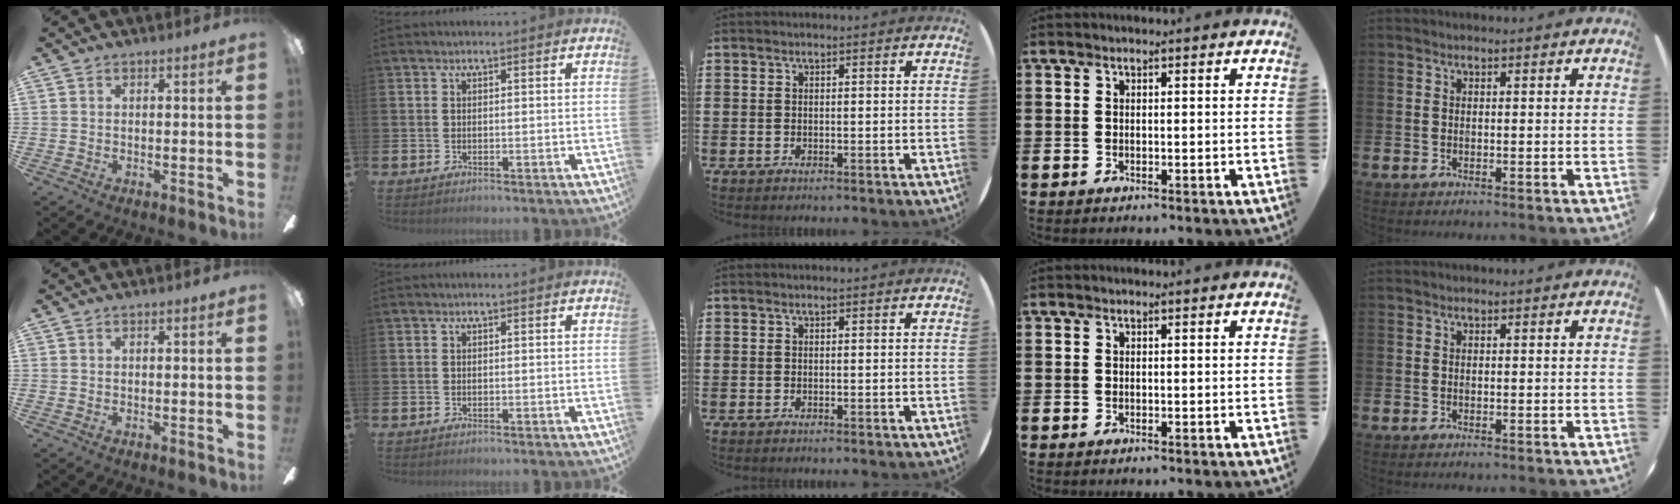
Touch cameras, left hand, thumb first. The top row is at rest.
{}